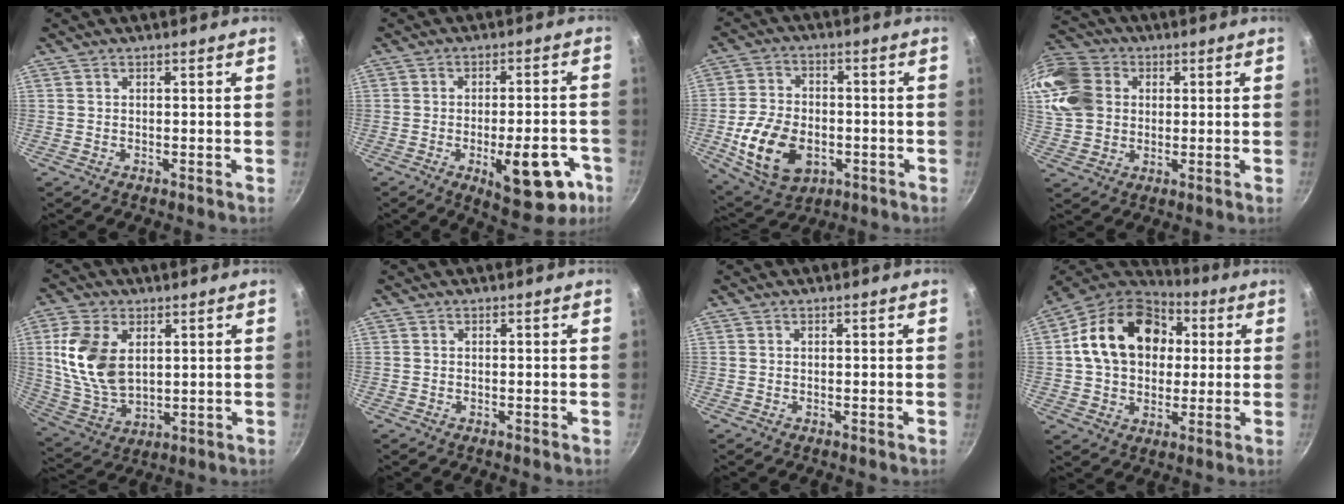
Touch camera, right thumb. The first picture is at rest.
{"total": 15.1, "force": [-5.7, 6.4, 12.4], "torque": [-0.121, 0.020, -0.066]}
{"total": 14.9, "force": [-3.8, 10.1, 10.3], "torque": [-0.175, 0.010, -0.056]}
{"total": 18.9, "force": [3.6, 15.7, 9.8], "torque": [-0.224, 0.029, 0.061]}
{"total": 13.8, "force": [3.3, 8.7, 10.2], "torque": [-0.187, -0.018, 0.075]}
{"total": 0.0}
{"total": 0.0}
{"total": 20.3, "force": [3.8, 15.3, 12.8], "torque": [-0.198, 0.024, 0.054]}